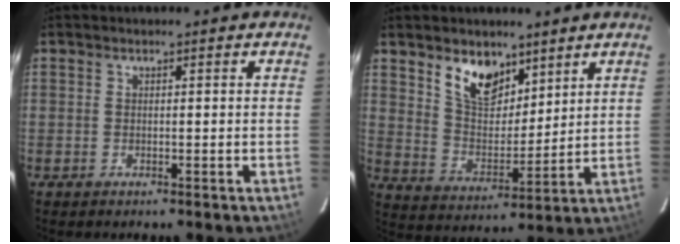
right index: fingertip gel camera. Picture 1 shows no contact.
{"total": 10.4, "force": [6.8, 5.7, 5.4], "torque": [-0.092, 0.003, 0.133]}